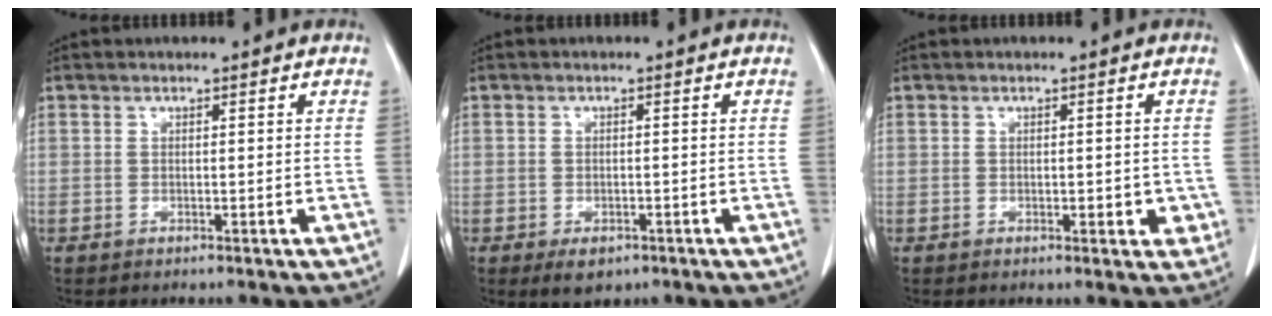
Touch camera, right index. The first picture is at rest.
{"total": 3.0, "force": [-1.7, 1.9, 1.7], "torque": [-0.023, -0.002, -0.014]}
{"total": 2.9, "force": [-0.4, 1.6, 2.3], "torque": [-0.017, 0.002, -0.001]}